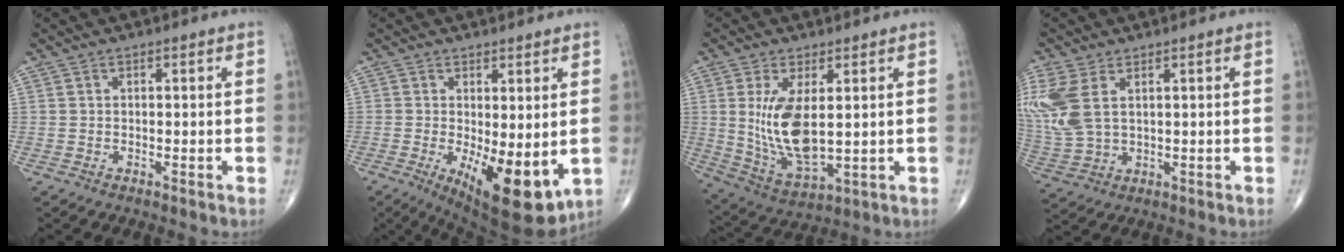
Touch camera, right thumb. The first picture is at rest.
{"total": 12.8, "force": [-2.6, 5.0, 11.5], "torque": [-0.164, -0.028, -0.021]}
{"total": 12.6, "force": [1.8, 5.5, 11.1], "torque": [-0.214, -0.025, 0.052]}
{"total": 13.4, "force": [4.1, 7.9, 10.0], "torque": [-0.267, -0.006, 0.096]}